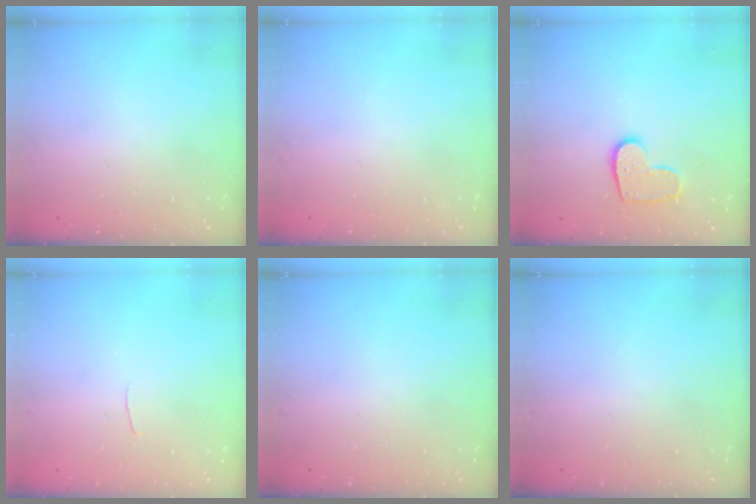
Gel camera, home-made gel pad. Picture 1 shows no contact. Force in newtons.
{"total": 0.0}
{"total": 9.8, "press": 9.8, "slide": 0.3}
{"total": 2.0, "press": 2.0, "slide": 0.2}
{"total": 0.0}
{"total": 0.0}